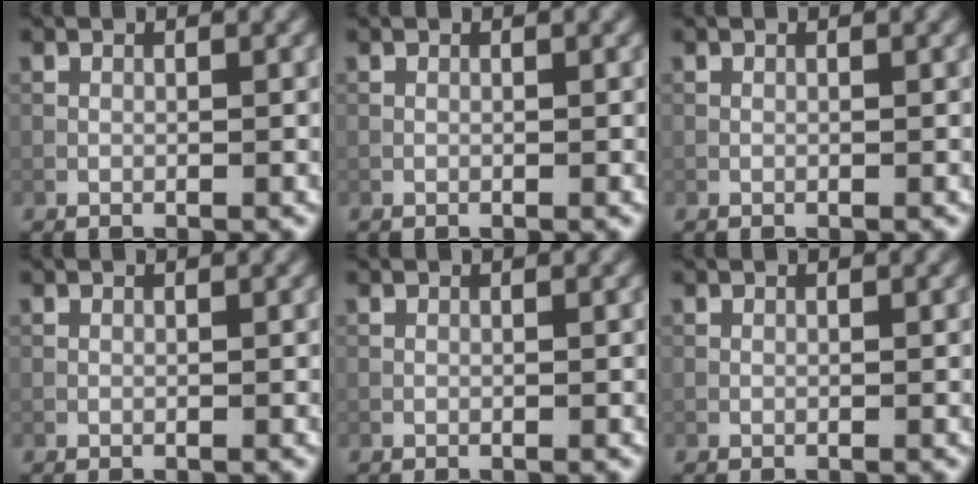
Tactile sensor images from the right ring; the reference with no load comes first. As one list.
[{"total": 0.0}, {"total": 0.0}, {"total": 0.0}, {"total": 0.0}, {"total": 0.0}]